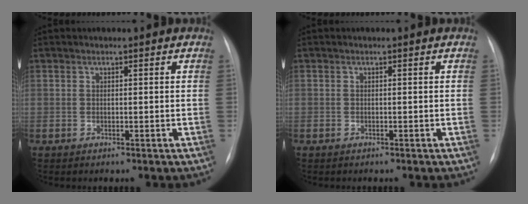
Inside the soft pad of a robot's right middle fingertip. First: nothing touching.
{"total": 0.0}